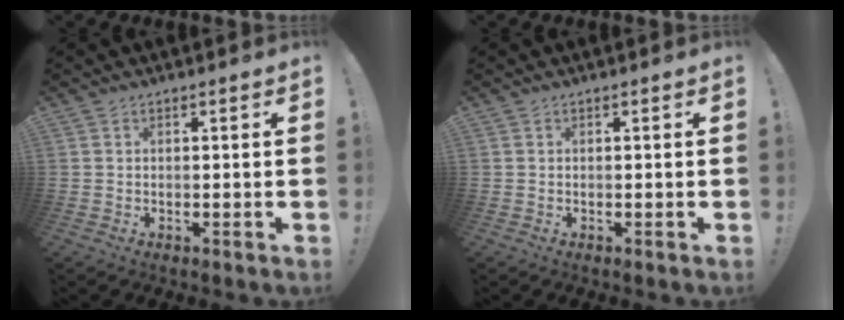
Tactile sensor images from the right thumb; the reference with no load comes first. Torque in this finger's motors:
{"motor_torque": [-0.05, -0.05, 0.06, -0.03, 0.03]}